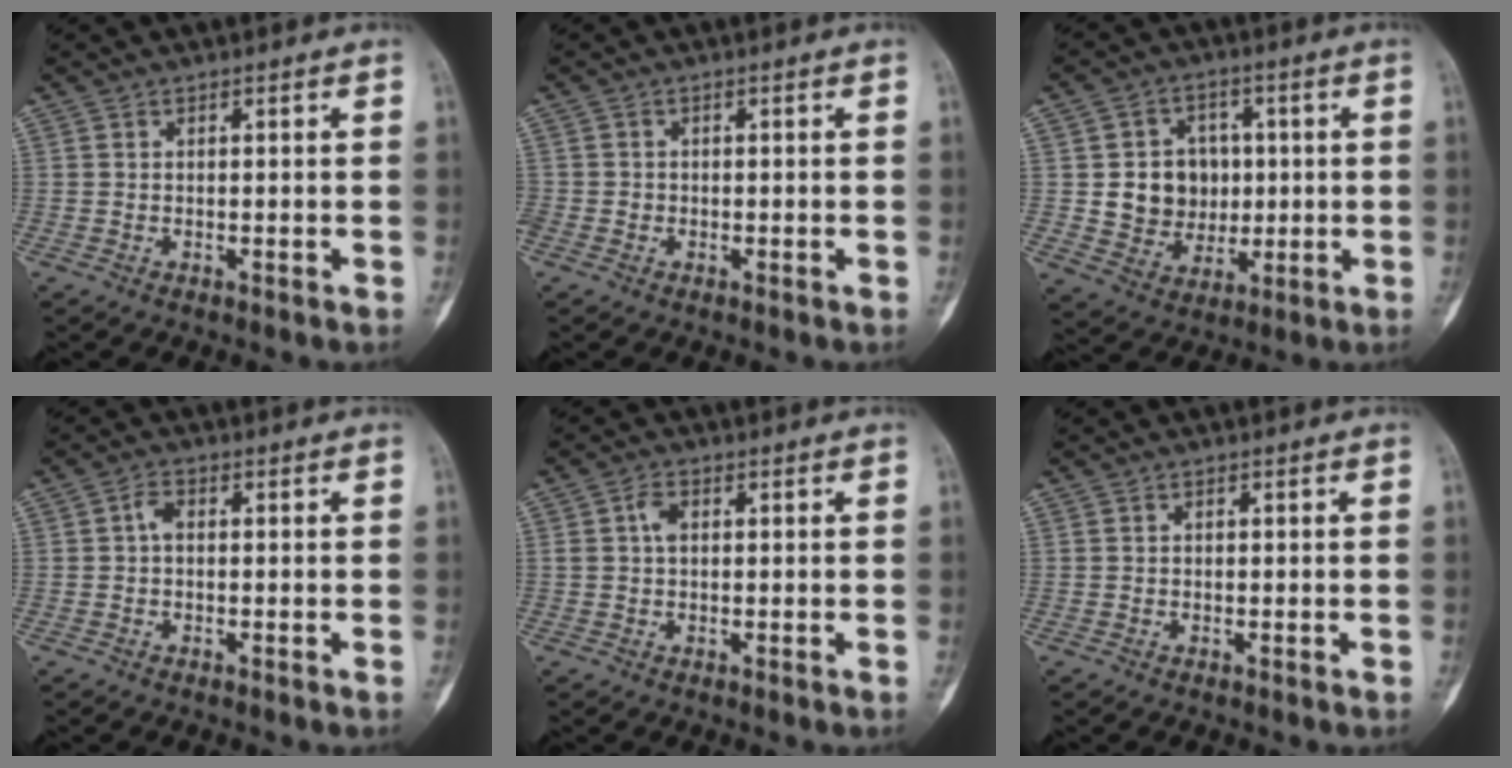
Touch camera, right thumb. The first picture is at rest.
{"total": 1.6, "force": [-0.6, 1.5, 0.4], "torque": [0.000, 0.006, -0.015]}
{"total": 10.7, "force": [0.7, 9.4, 5.1], "torque": [-0.033, 0.003, 0.023]}
{"total": 2.1, "force": [0.0, 1.2, 1.7], "torque": [-0.029, 0.006, -0.007]}
{"total": 2.6, "force": [0.5, 1.6, 2.1], "torque": [-0.042, 0.007, 0.007]}
{"total": 0.0}